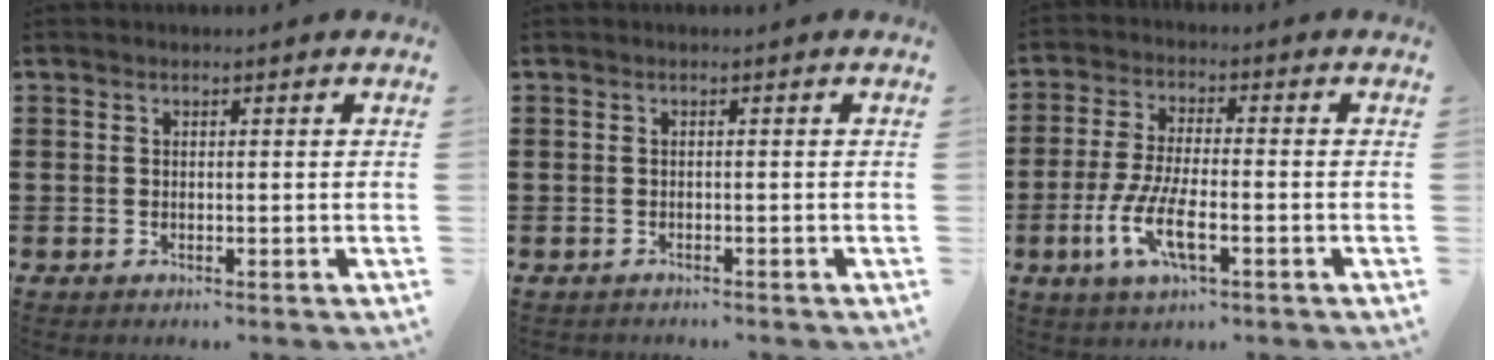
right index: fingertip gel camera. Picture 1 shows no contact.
{"total": 0.6, "force": [-0.5, 0.2, -0.1], "torque": [0.000, 0.002, -0.012]}
{"total": 7.8, "force": [-3.2, 2.1, 6.8], "torque": [-0.157, -0.016, -0.066]}